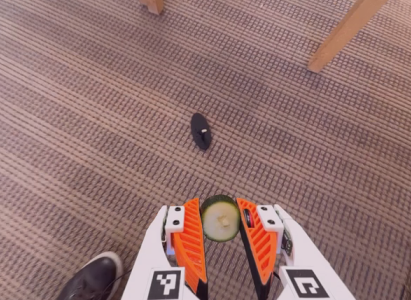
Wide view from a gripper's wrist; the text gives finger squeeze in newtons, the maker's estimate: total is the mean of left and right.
{"total": 8.5, "left": 8.1, "right": 9.0}